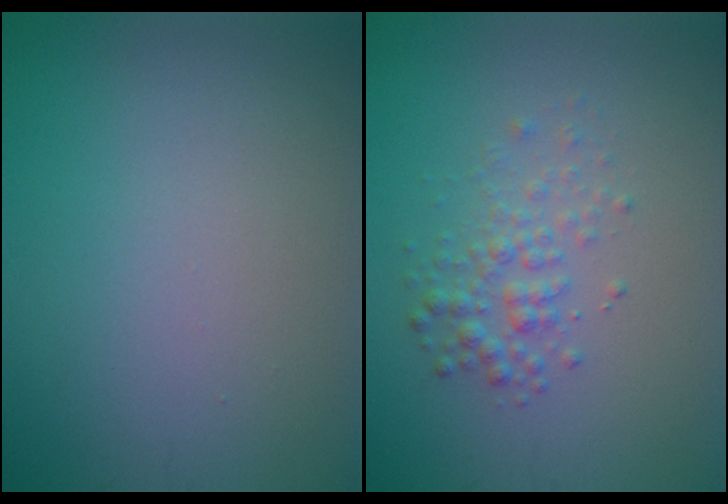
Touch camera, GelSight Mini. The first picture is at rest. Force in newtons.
{"total": 2.3, "press": 2.3, "slide": 0.1}